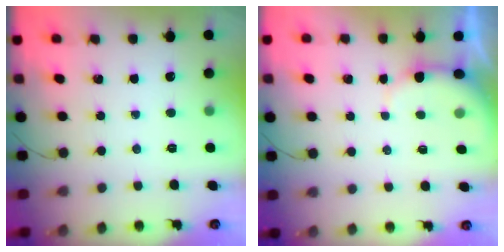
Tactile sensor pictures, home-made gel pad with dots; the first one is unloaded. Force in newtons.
{"total": 3.9, "press": 3.9, "slide": 0.4}